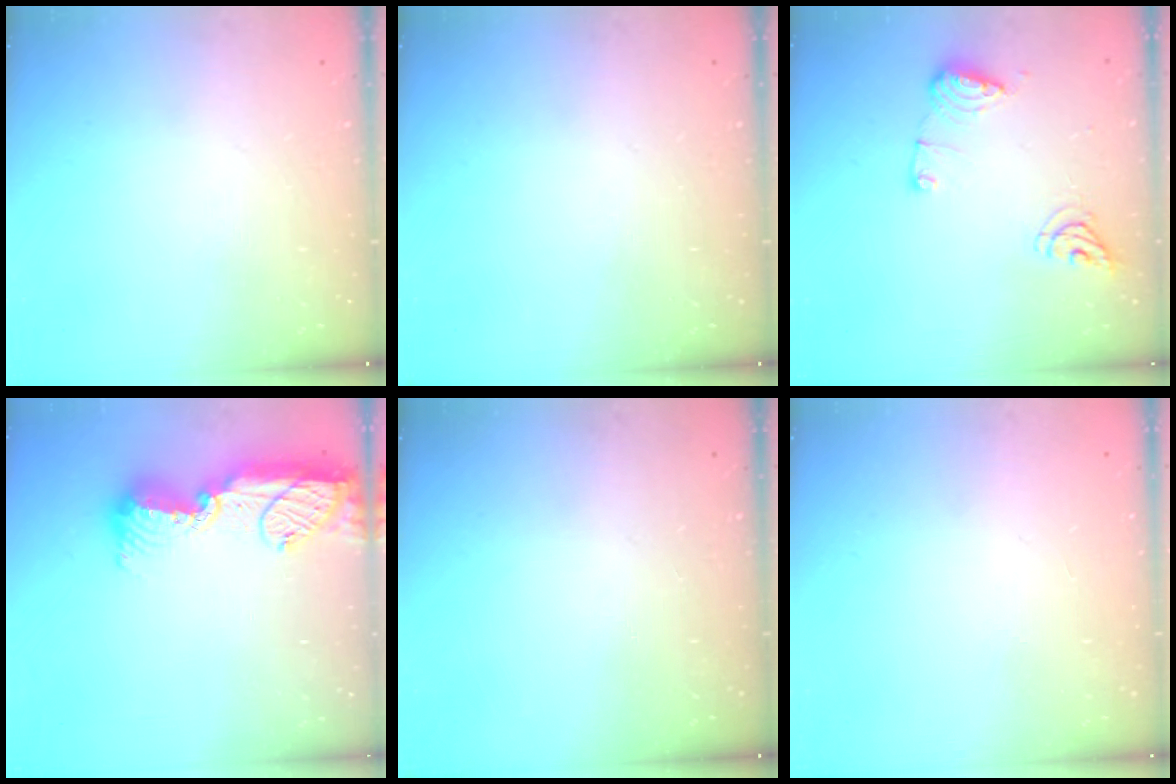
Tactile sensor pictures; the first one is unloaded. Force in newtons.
{"total": 0.0}
{"total": 9.4, "press": 9.4, "slide": 0.3}
{"total": 17.2, "press": 16.2, "slide": 5.8}
{"total": 0.0}
{"total": 0.9, "press": 0.9, "slide": 0.0}